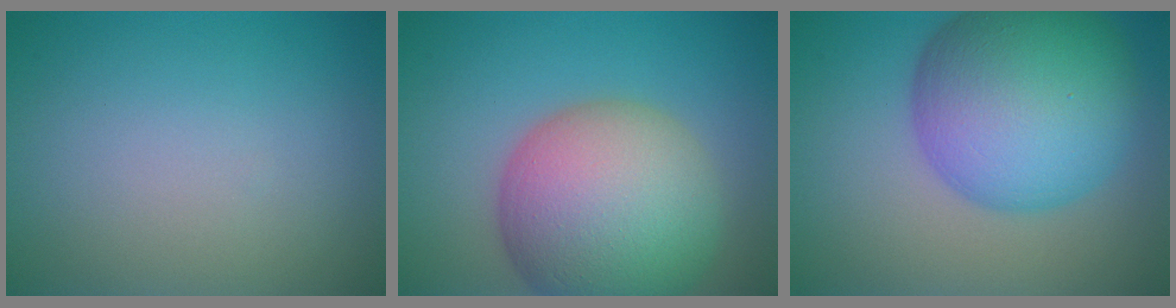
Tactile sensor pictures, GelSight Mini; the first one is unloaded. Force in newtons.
{"total": 12.3, "press": 12.3, "slide": 0.9}
{"total": 12.5, "press": 12.5, "slide": 0.2}